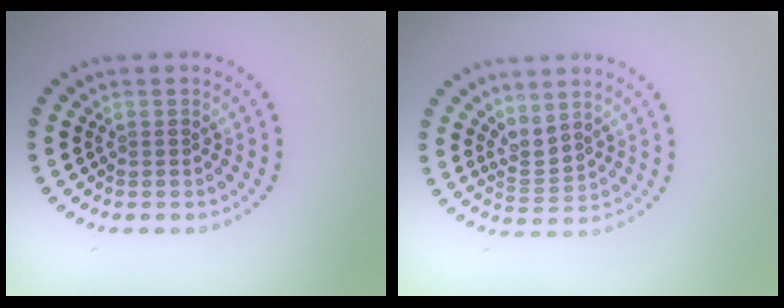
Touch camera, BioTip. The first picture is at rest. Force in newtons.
{"total": 2.3, "press": 1.6, "slide": 1.6}